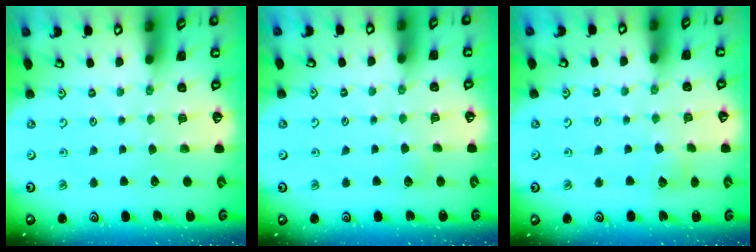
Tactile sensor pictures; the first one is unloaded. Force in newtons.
{"total": 3.7, "press": 3.7, "slide": 0.4}
{"total": 5.1, "press": 5.1, "slide": 0.5}